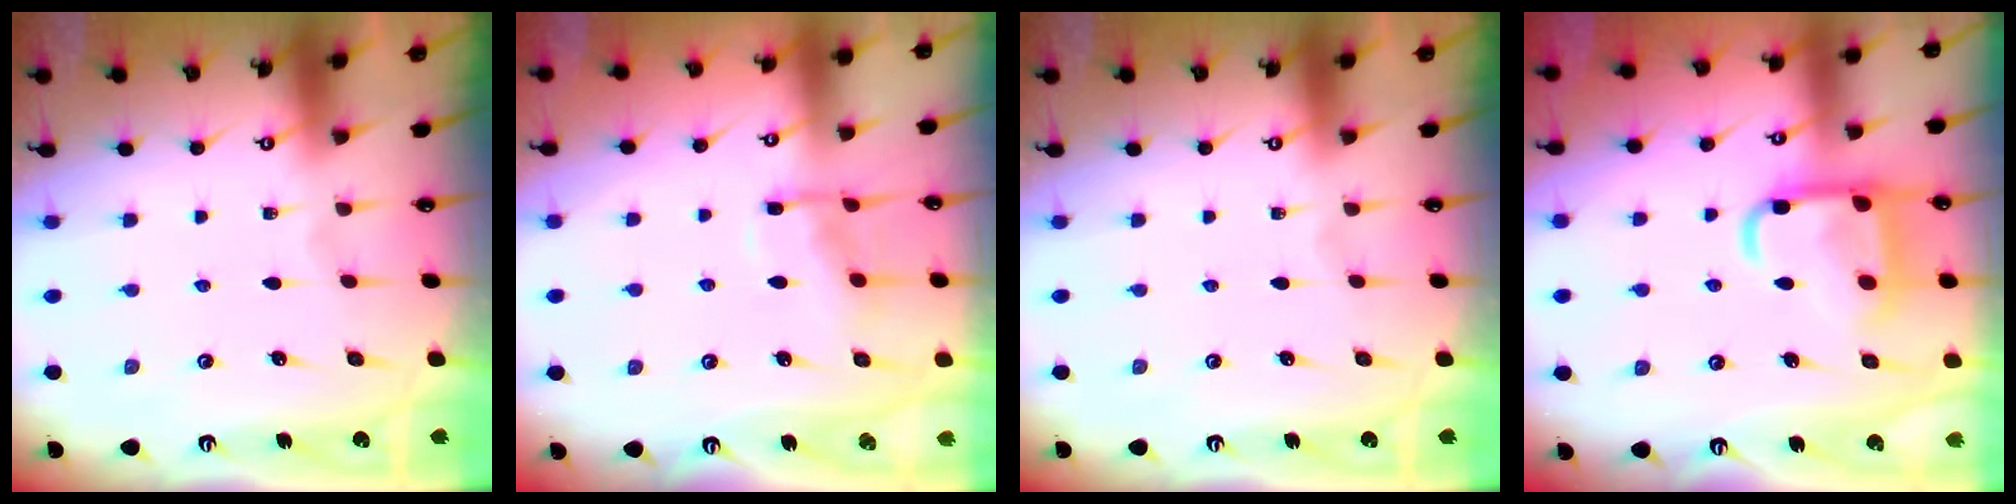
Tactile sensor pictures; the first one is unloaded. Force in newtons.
{"total": 7.6, "press": 7.6, "slide": 0.3}
{"total": 0.0}
{"total": 14.7, "press": 14.6, "slide": 1.5}